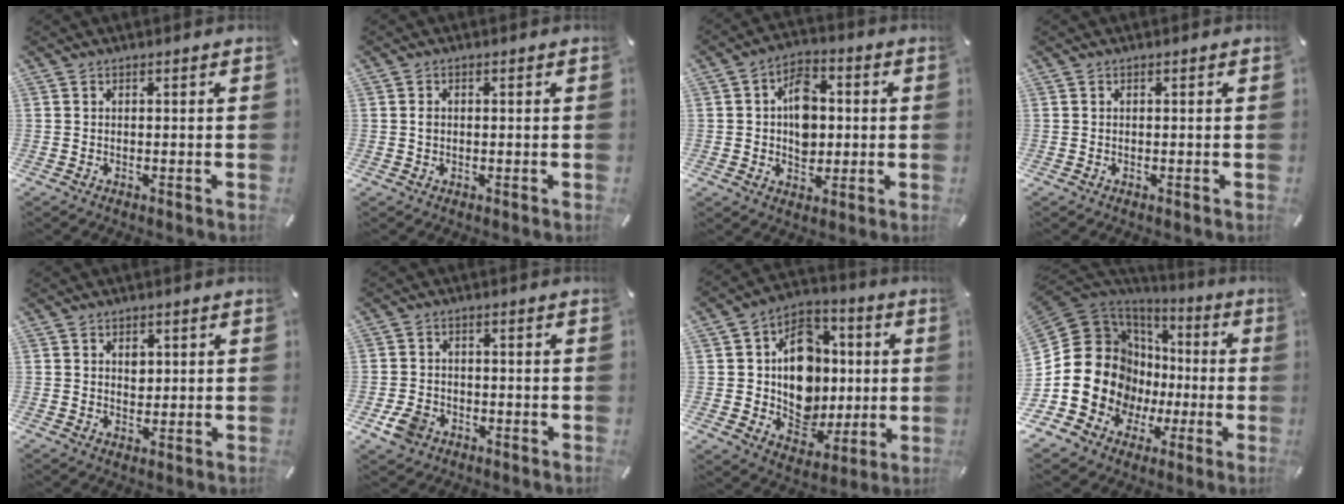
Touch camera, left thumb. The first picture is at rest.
{"total": 1.1, "force": [0.0, 0.9, 0.7], "torque": [-0.015, 0.004, -0.001]}
{"total": 9.5, "force": [0.2, 7.2, 6.1], "torque": [-0.092, 0.007, 0.005]}
{"total": 0.0}
{"total": 2.6, "force": [0.7, 2.1, 1.2], "torque": [0.006, -0.008, 0.005]}
{"total": 5.5, "force": [-2.6, 4.3, 2.4], "torque": [-0.046, 0.006, -0.050]}
{"total": 15.5, "force": [1.1, 13.4, 7.7], "torque": [-0.118, -0.007, 0.034]}
{"total": 19.3, "force": [0.1, 17.1, 8.8], "torque": [-0.188, -0.031, 0.028]}